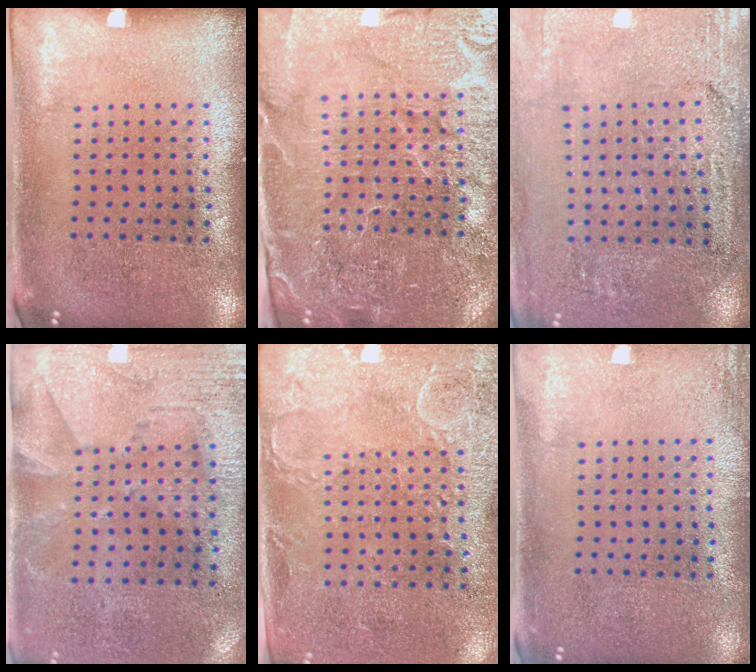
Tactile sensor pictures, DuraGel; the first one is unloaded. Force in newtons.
{"total": 5.0, "press": 4.7, "slide": 1.8}
{"total": 3.1, "press": 3.1, "slide": 0.1}
{"total": 2.7, "press": 2.3, "slide": 1.5}
{"total": 2.9, "press": 2.5, "slide": 1.5}
{"total": 1.4, "press": 1.4, "slide": 0.2}